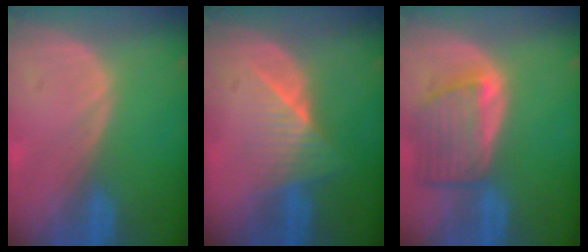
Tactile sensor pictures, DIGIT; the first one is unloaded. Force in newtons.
{"total": 6.3, "press": 5.6, "slide": 2.9}
{"total": 7.5, "press": 6.9, "slide": 3.1}